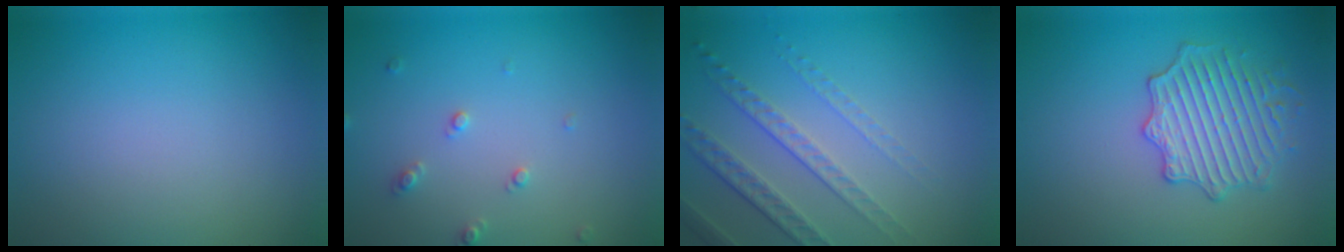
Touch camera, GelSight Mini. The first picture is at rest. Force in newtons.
{"total": 1.3, "press": 1.2, "slide": 0.3}
{"total": 4.6, "press": 3.0, "slide": 3.5}
{"total": 3.8, "press": 3.7, "slide": 0.6}